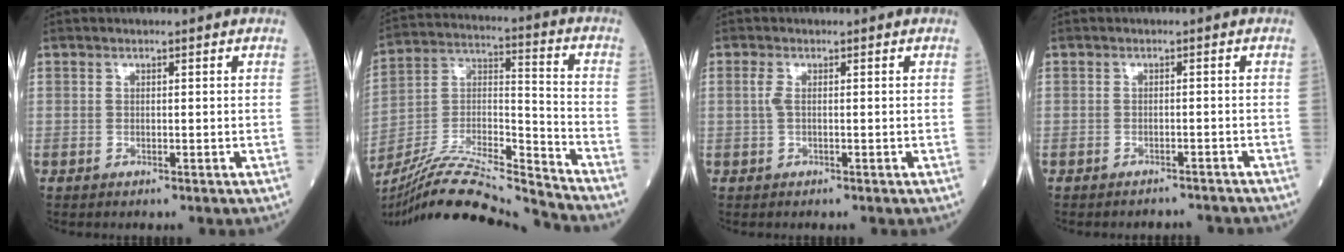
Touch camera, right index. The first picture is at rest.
{"total": 20.0, "force": [-18.8, -0.6, 6.7], "torque": [-0.141, 0.010, -0.327]}
{"total": 1.3, "force": [0.1, 0.3, 1.3], "torque": [-0.035, -0.001, 0.001]}
{"total": 3.8, "force": [-3.7, 0.4, -0.4], "torque": [0.011, 0.000, -0.044]}